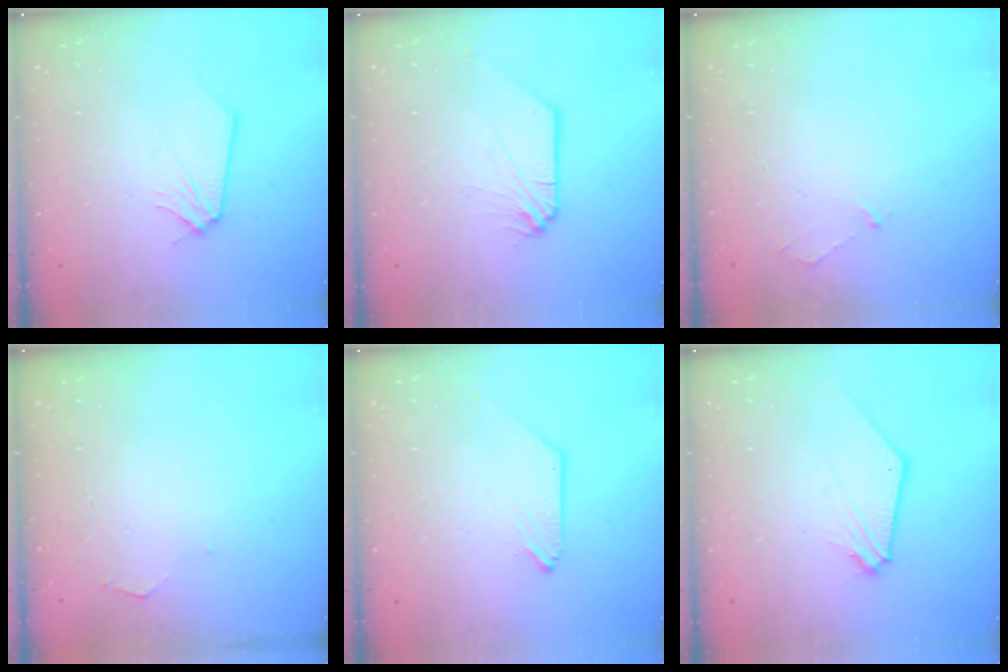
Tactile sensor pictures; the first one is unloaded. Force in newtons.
{"total": 0.0}
{"total": 3.0, "press": 3.0, "slide": 0.3}
{"total": 2.8, "press": 2.8, "slide": 0.4}
{"total": 0.0}
{"total": 3.0, "press": 3.0, "slide": 0.5}